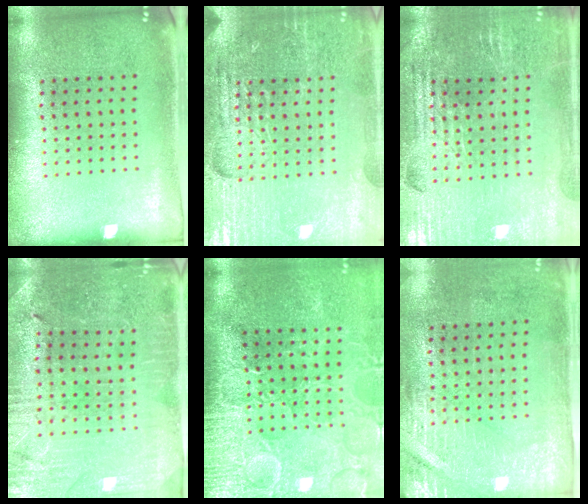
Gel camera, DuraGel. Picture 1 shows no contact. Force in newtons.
{"total": 4.4, "press": 4.2, "slide": 1.5}
{"total": 2.9, "press": 2.8, "slide": 0.5}
{"total": 1.2, "press": 1.2, "slide": 0.2}
{"total": 4.5, "press": 3.9, "slide": 2.2}
{"total": 2.9, "press": 2.5, "slide": 1.4}